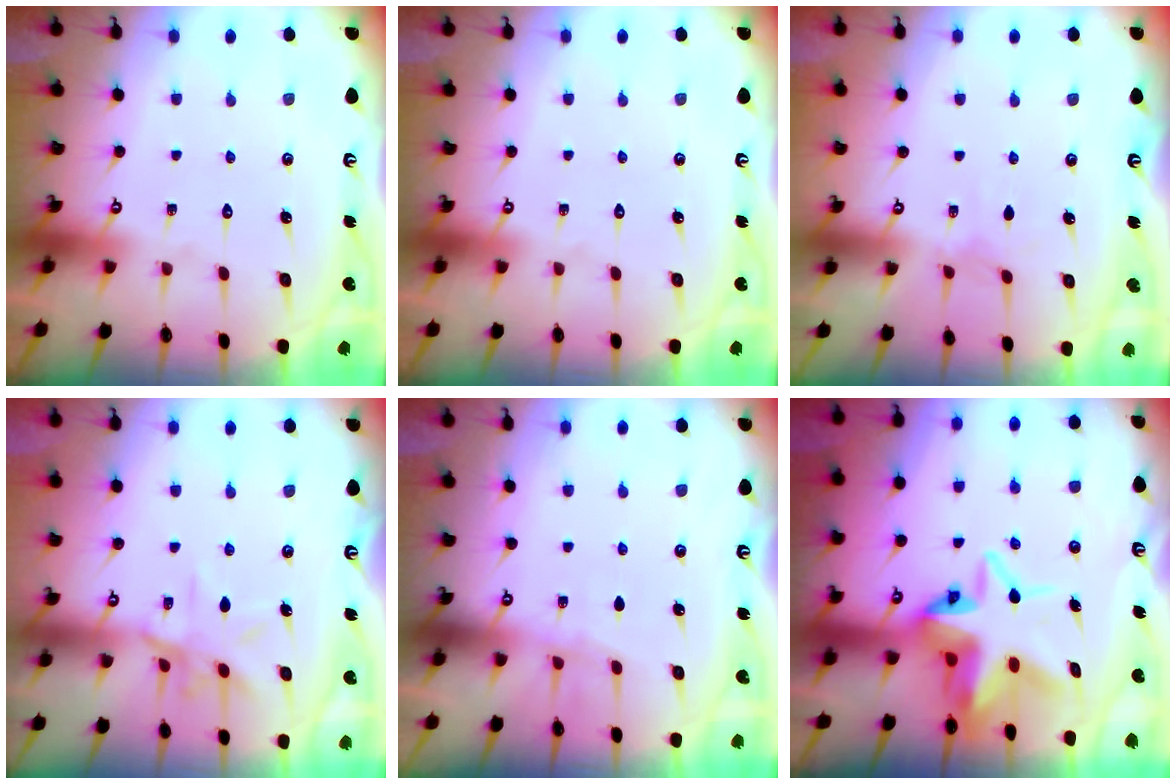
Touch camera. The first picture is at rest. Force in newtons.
{"total": 0.0}
{"total": 3.0, "press": 3.0, "slide": 0.3}
{"total": 9.0, "press": 9.0, "slide": 0.9}
{"total": 3.6, "press": 3.5, "slide": 0.4}
{"total": 11.0, "press": 10.8, "slide": 2.1}